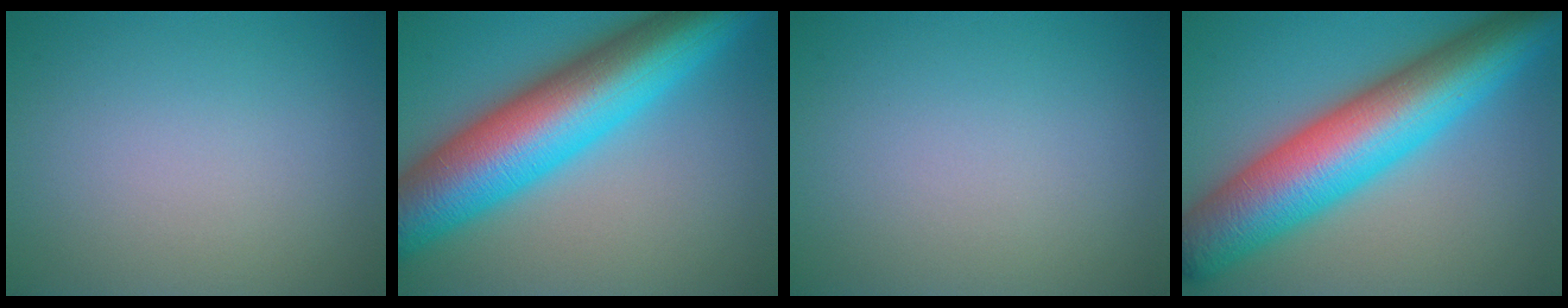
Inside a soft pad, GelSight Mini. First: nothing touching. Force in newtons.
{"total": 14.3, "press": 14.3, "slide": 0.3}
{"total": 0.0}
{"total": 13.4, "press": 13.4, "slide": 0.2}